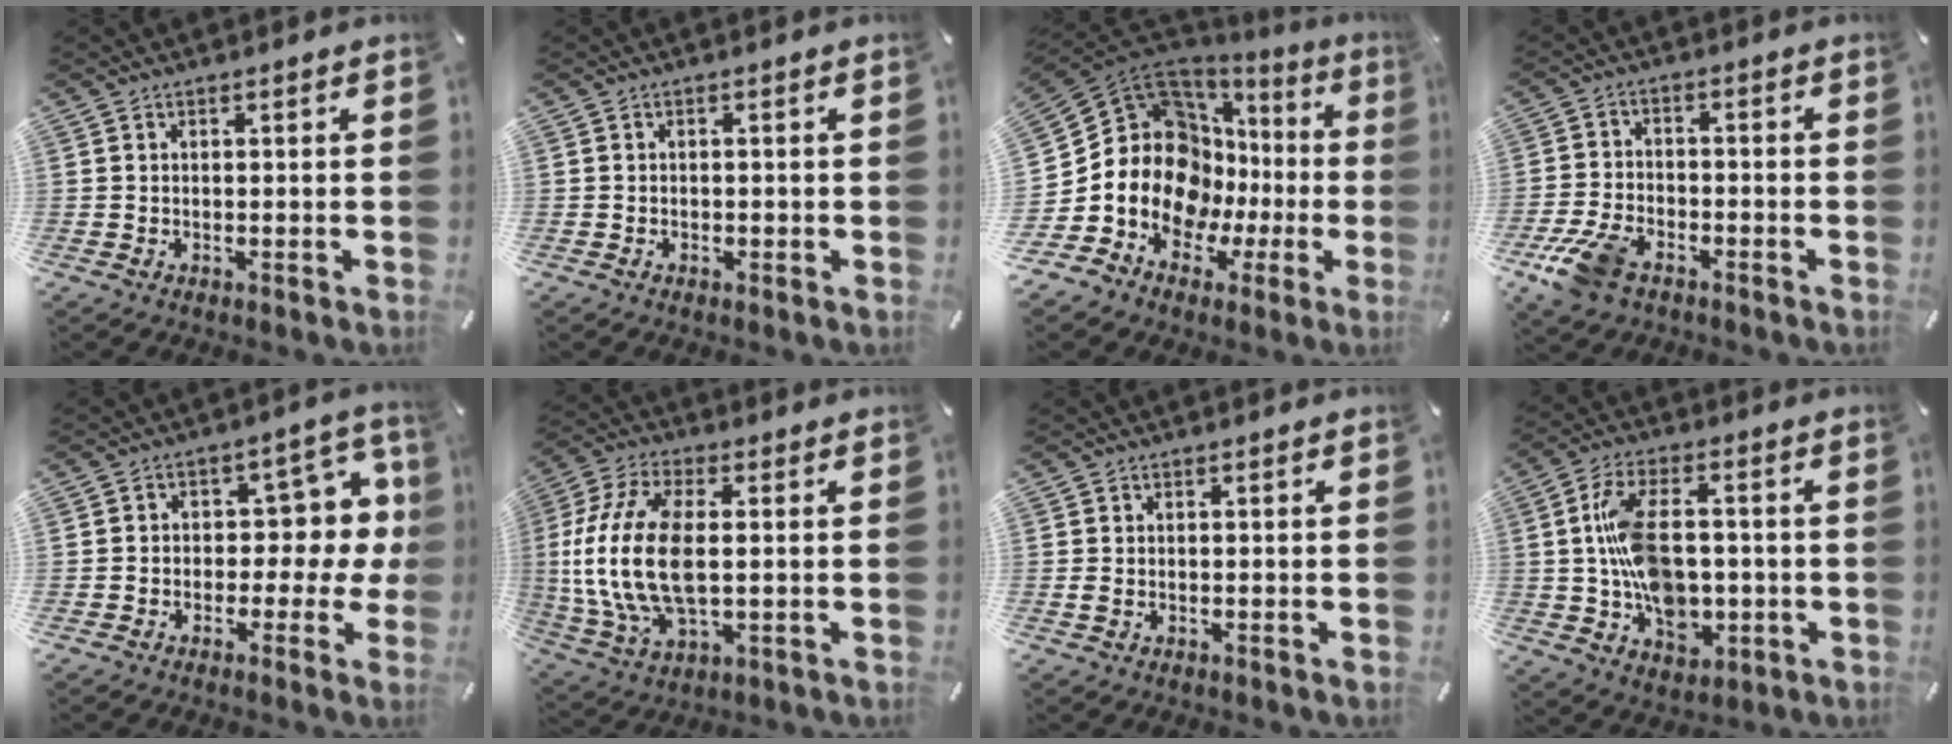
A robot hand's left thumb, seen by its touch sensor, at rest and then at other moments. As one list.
[{"total": 0.6, "force": [-0.3, 0.4, 0.3], "torque": [-0.005, 0.001, -0.007]}, {"total": 15.9, "force": [1.0, 13.6, 8.1], "torque": [-0.176, -0.044, 0.024]}, {"total": 8.6, "force": [-5.2, 4.7, 5.0], "torque": [-0.117, 0.014, -0.099]}, {"total": 8.8, "force": [0.2, 5.9, 6.6], "torque": [-0.081, 0.001, 0.000]}, {"total": 17.3, "force": [1.2, 9.1, 14.7], "torque": [-0.336, -0.013, 0.018]}, {"total": 0.9, "force": [-0.2, 0.6, 0.7], "torque": [-0.016, -0.001, -0.003]}, {"total": 14.5, "force": [-0.4, 9.6, 10.9], "torque": [-0.197, 0.010, -0.001]}]